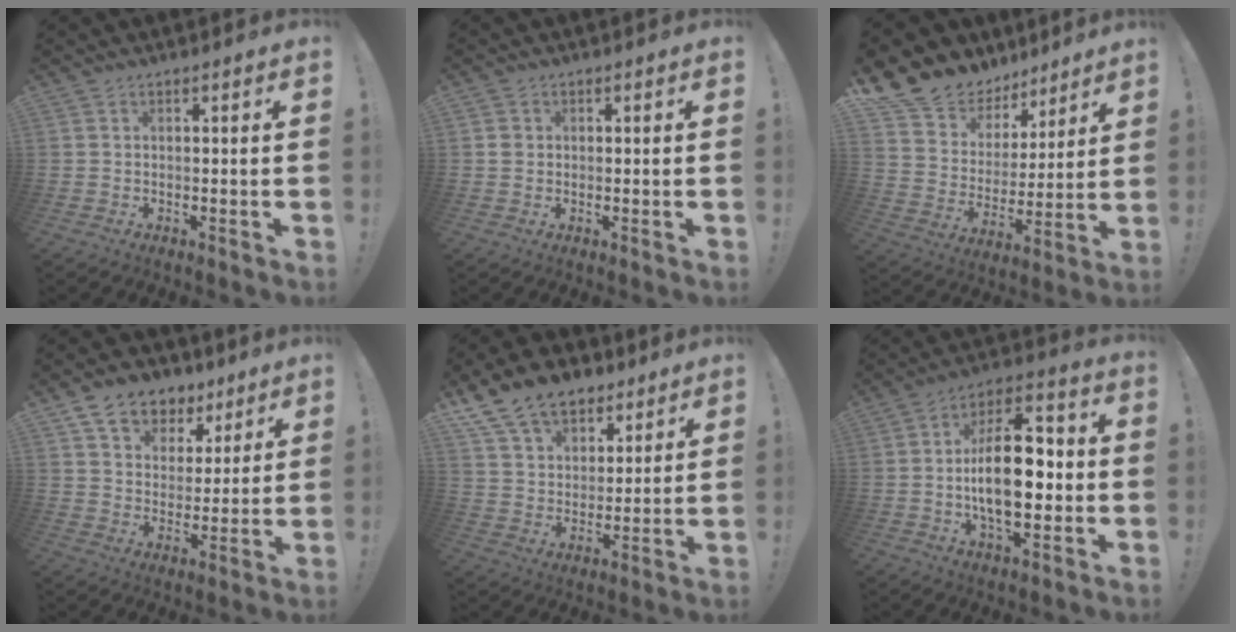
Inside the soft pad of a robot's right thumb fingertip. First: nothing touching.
{"total": 1.3, "force": [0.4, 1.2, 0.2], "torque": [0.004, 0.002, 0.005]}
{"total": 13.0, "force": [9.8, 8.2, 2.3], "torque": [-0.051, -0.080, 0.195]}
{"total": 11.8, "force": [7.8, 7.9, 4.0], "torque": [-0.067, -0.045, 0.150]}
{"total": 15.0, "force": [10.3, 9.4, 5.4], "torque": [-0.097, -0.066, 0.197]}
{"total": 18.8, "force": [-1.7, 9.6, 16.1], "torque": [-0.279, 0.003, -0.034]}